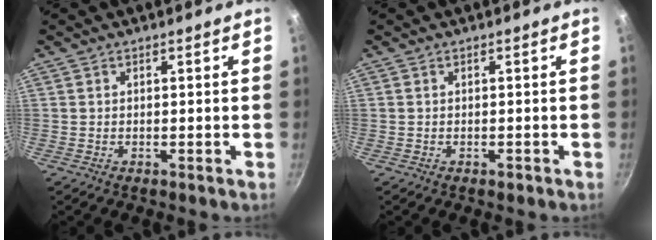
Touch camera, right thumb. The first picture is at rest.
{"total": 0.7, "force": [-0.5, 0.4, 0.4], "torque": [-0.007, 0.002, -0.005]}